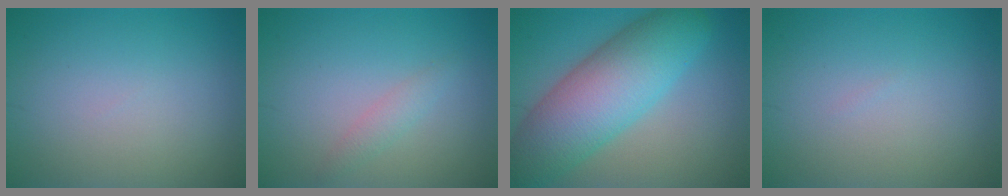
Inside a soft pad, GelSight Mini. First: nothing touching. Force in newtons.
{"total": 1.3, "press": 1.3, "slide": 0.1}
{"total": 10.0, "press": 10.0, "slide": 0.3}
{"total": 0.0}